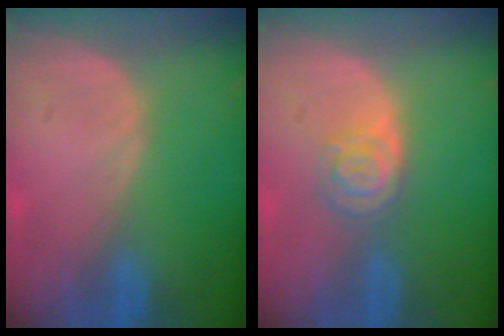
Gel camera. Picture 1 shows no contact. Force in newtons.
{"total": 4.2, "press": 3.8, "slide": 1.8}